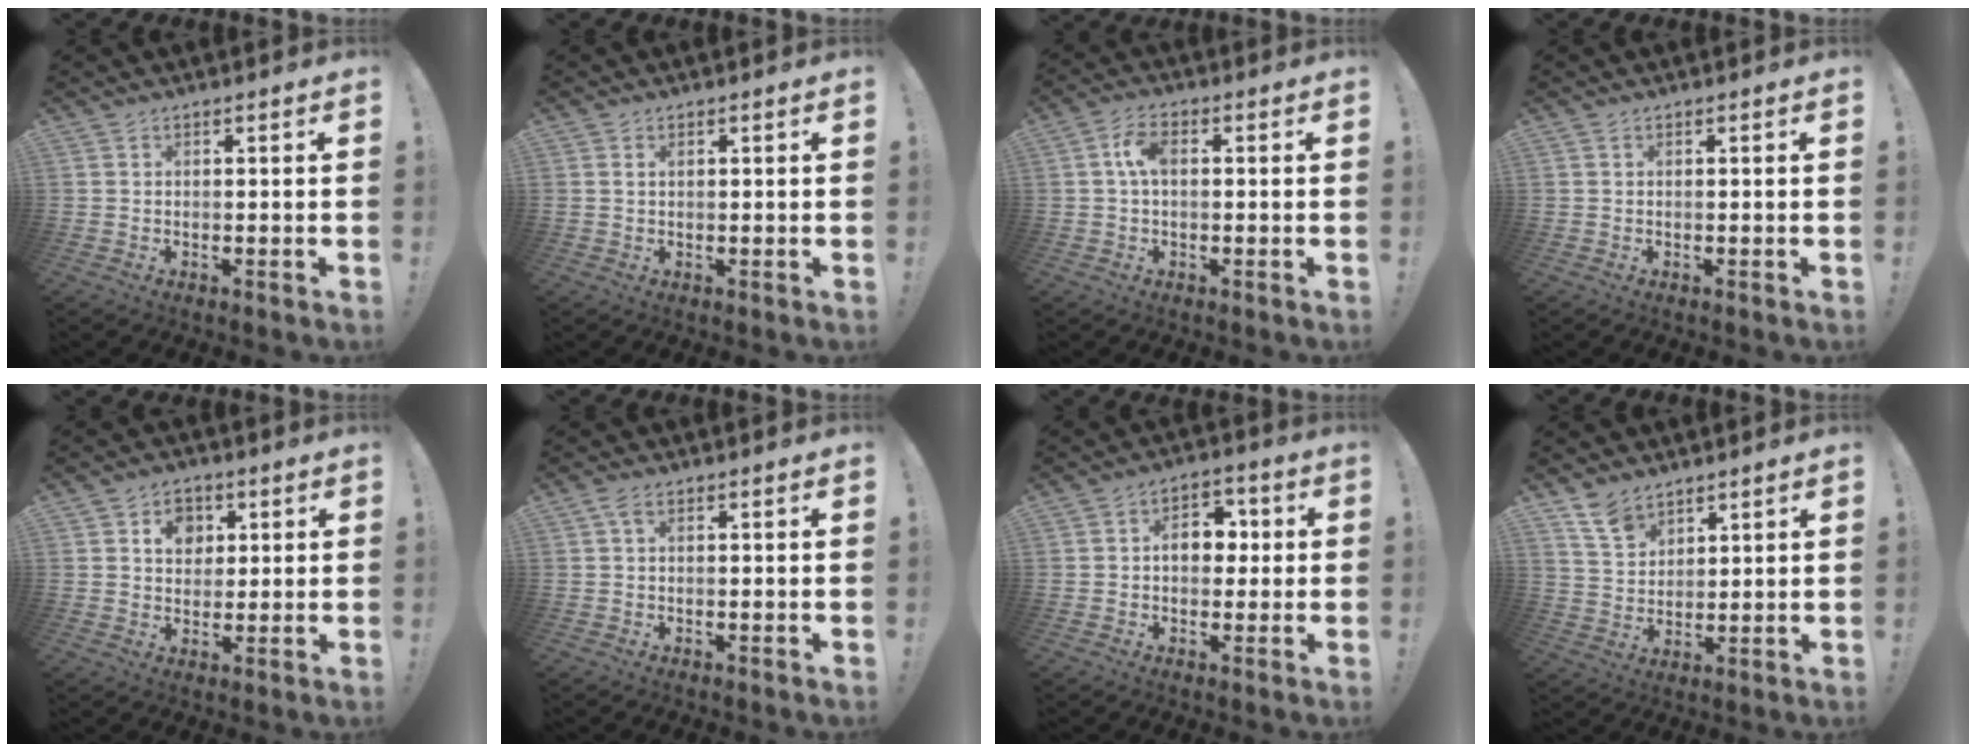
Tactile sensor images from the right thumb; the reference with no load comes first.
{"total": 1.1, "force": [0.6, 0.7, 0.7], "torque": [-0.014, 0.002, 0.011]}
{"total": 5.8, "force": [0.6, 3.2, 4.8], "torque": [-0.087, 0.015, 0.013]}
{"total": 0.0}
{"total": 7.1, "force": [2.5, 6.0, 2.8], "torque": [-0.032, -0.007, 0.045]}
{"total": 2.1, "force": [0.6, 0.9, 1.8], "torque": [-0.038, 0.004, 0.010]}
{"total": 9.1, "force": [0.8, 6.5, 6.3], "torque": [-0.081, 0.013, 0.013]}
{"total": 8.3, "force": [6.4, 4.5, 2.6], "torque": [-0.054, -0.039, 0.126]}